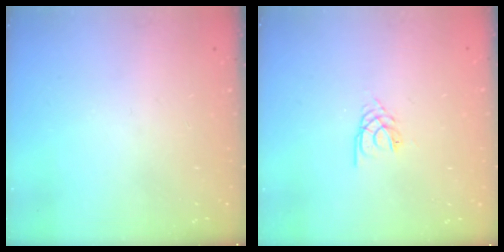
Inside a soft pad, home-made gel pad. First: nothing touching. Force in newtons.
{"total": 2.3, "press": 2.3, "slide": 0.4}